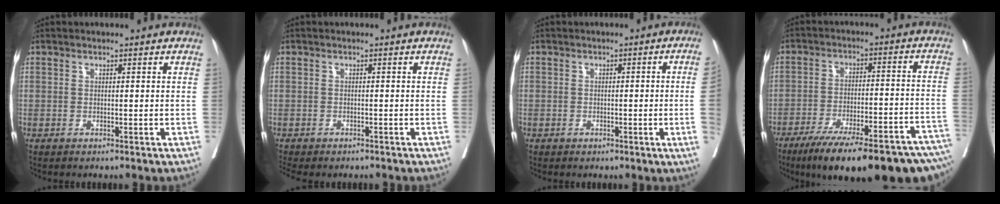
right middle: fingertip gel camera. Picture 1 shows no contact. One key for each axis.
{"total": 5.9, "fx": -5.1, "fy": 2.1, "fz": 2.1, "tx": -0.029, "ty": -0.002, "tz": -0.070}
{"total": 3.8, "fx": -0.8, "fy": -0.4, "fz": 3.7, "tx": -0.050, "ty": 0.002, "tz": -0.011}
{"total": 25.5, "fx": -19.2, "fy": 4.0, "fz": 16.3, "tx": -0.173, "ty": -0.009, "tz": -0.267}